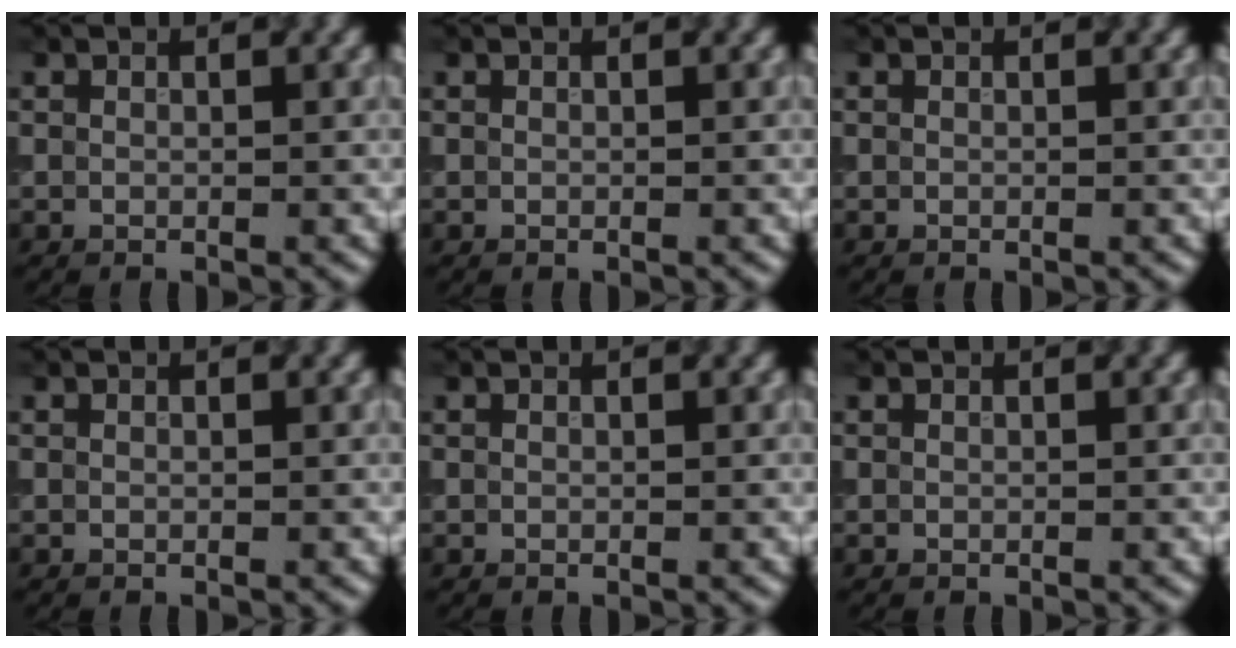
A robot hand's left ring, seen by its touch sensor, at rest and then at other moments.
{"total": 0.0}
{"total": 0.0}
{"total": 0.0}
{"total": 0.0}
{"total": 0.0}